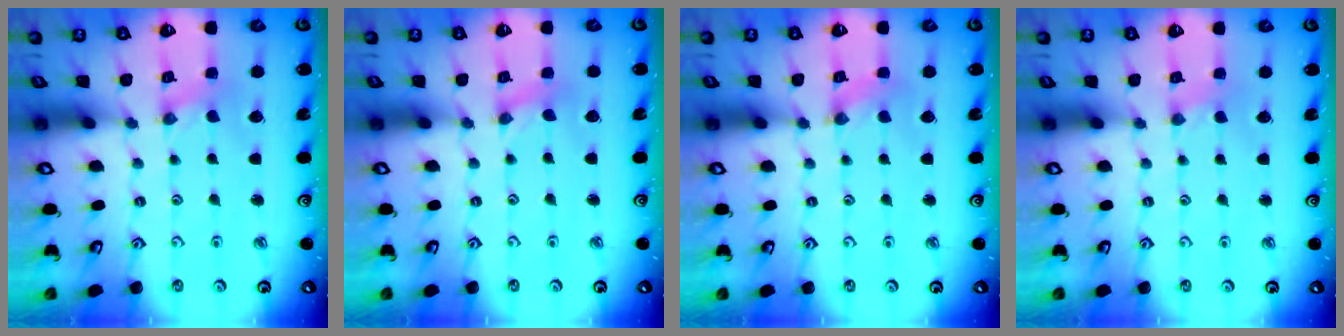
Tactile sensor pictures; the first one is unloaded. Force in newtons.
{"total": 0.0}
{"total": 1.5, "press": 1.4, "slide": 0.2}
{"total": 0.0}